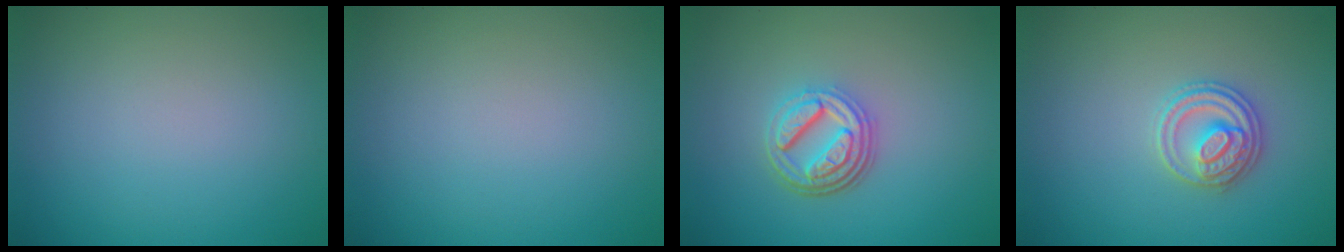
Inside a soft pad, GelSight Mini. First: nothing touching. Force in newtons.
{"total": 0.0}
{"total": 4.5, "press": 3.4, "slide": 2.9}
{"total": 2.9, "press": 2.9, "slide": 0.1}